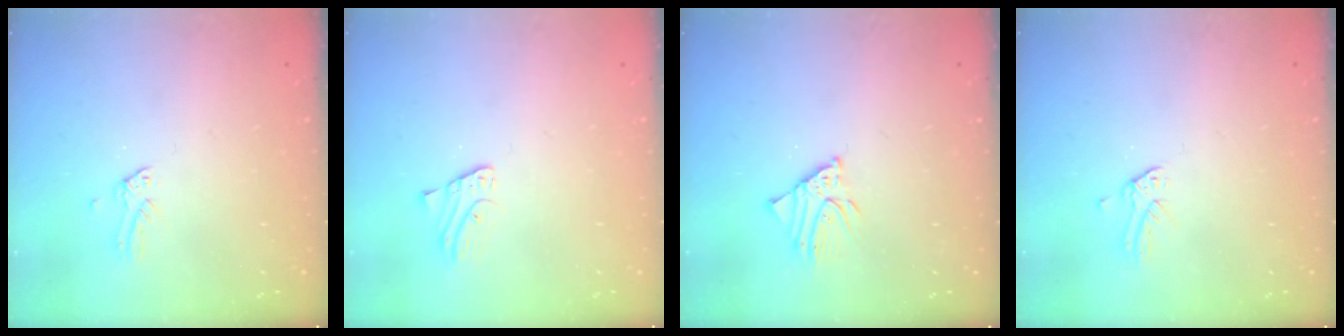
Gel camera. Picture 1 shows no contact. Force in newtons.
{"total": 1.8, "press": 1.8, "slide": 0.1}
{"total": 3.3, "press": 3.2, "slide": 0.3}
{"total": 0.0}